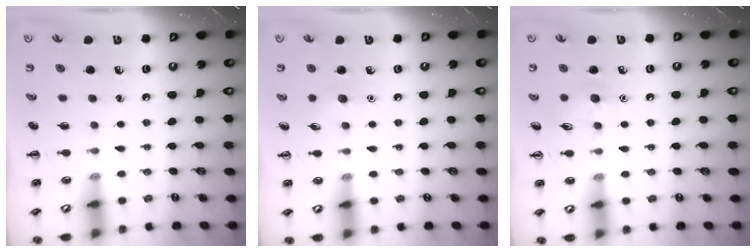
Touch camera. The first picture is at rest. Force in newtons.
{"total": 4.7, "press": 4.5, "slide": 1.2}
{"total": 6.5, "press": 6.3, "slide": 1.6}